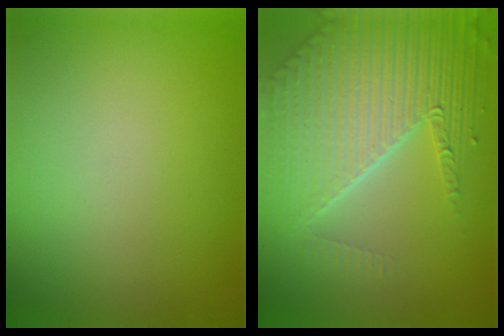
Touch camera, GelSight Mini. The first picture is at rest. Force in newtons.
{"total": 7.7, "press": 5.8, "slide": 5.0}